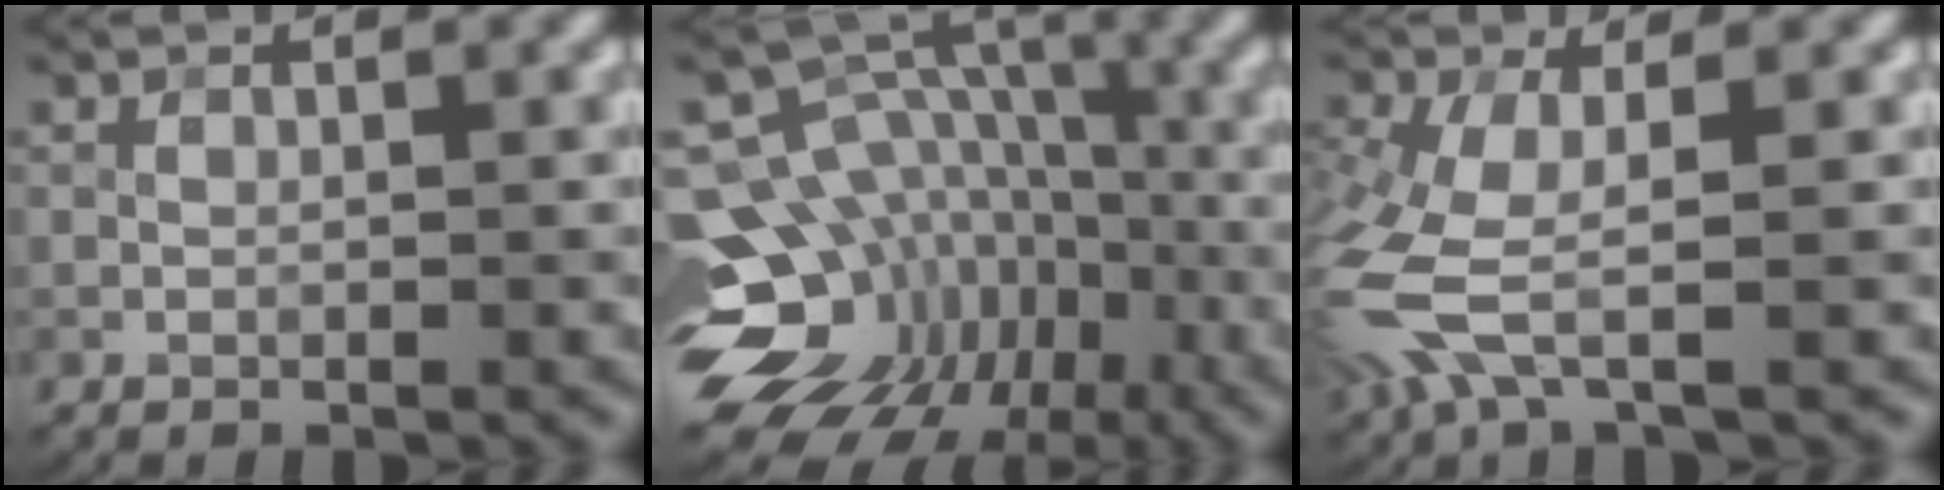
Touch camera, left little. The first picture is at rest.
{"total": 15.2, "force": [-5.0, 11.7, 8.3], "torque": [-0.149, 0.020, -0.053]}
{"total": 6.6, "force": [-2.0, 3.0, 5.5], "torque": [-0.167, -0.012, -0.047]}